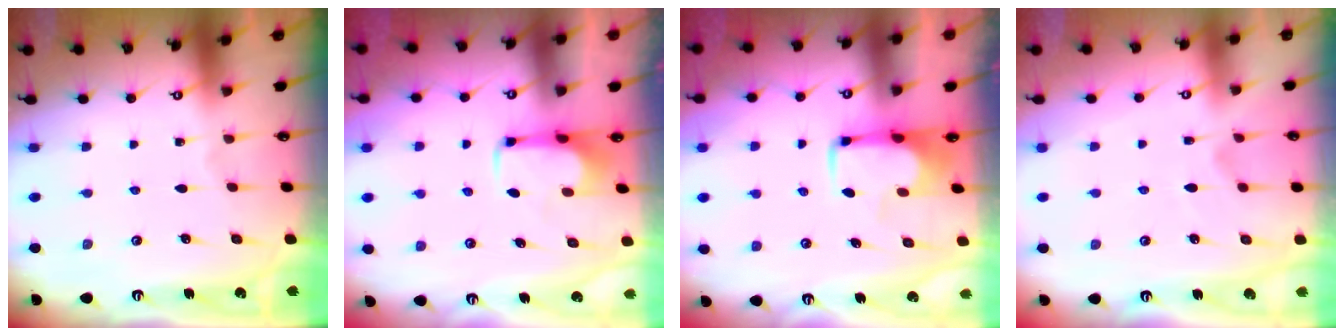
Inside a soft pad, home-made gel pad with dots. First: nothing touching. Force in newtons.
{"total": 1.9, "press": 1.8, "slide": 0.6}
{"total": 1.6, "press": 1.6, "slide": 0.4}
{"total": 1.2, "press": 0.2, "slide": 1.2}